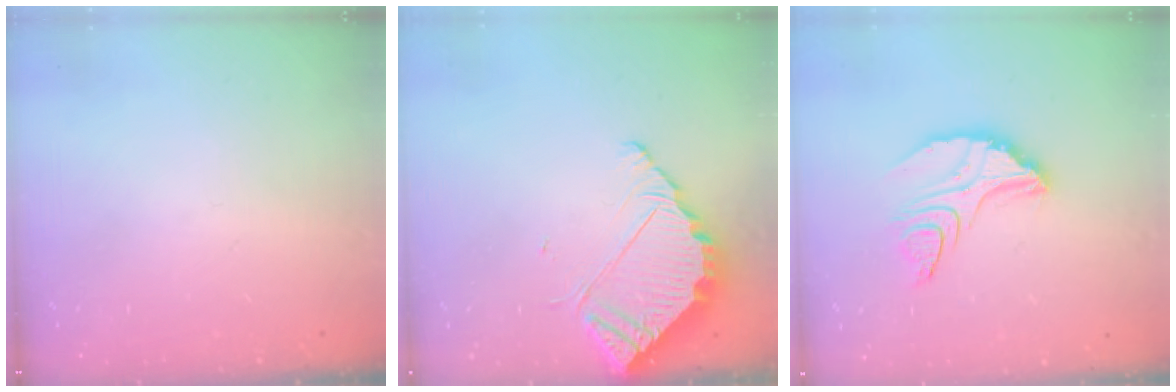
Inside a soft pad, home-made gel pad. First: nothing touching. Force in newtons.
{"total": 5.5, "press": 5.5, "slide": 0.1}
{"total": 9.6, "press": 9.6, "slide": 0.8}